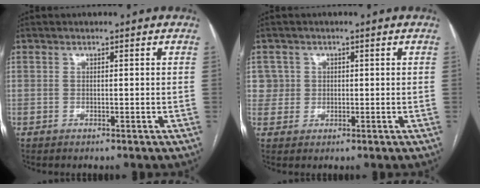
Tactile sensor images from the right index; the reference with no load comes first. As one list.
[{"total": 3.3, "force": [0.8, 3.1, -0.4], "torque": [0.027, 0.008, 0.012]}]